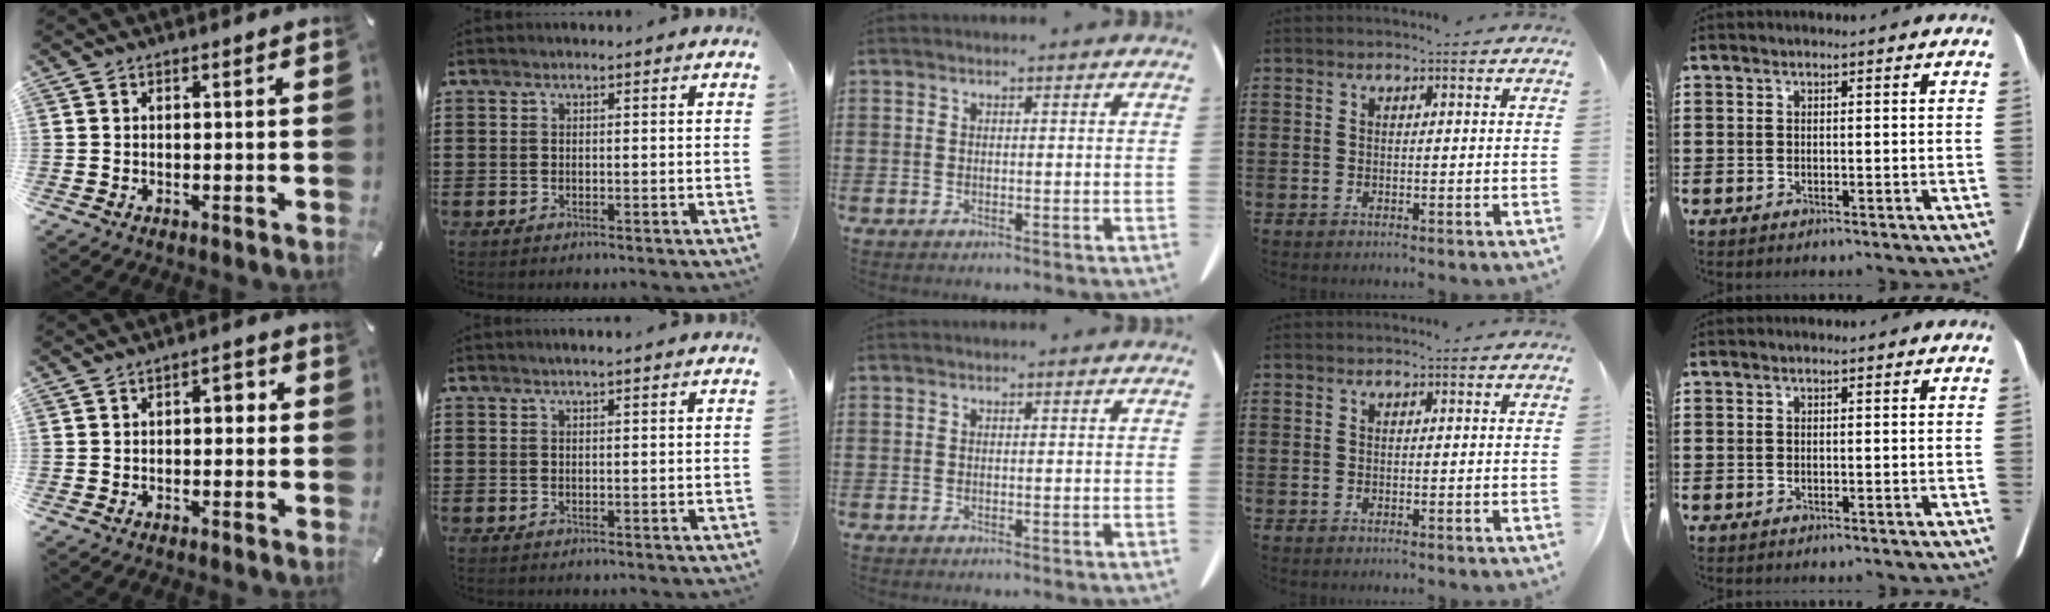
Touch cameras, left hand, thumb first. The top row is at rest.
{"thumb": {"total": 3.0, "force": [-0.6, 1.9, 2.2], "torque": [-0.031, 0.008, -0.019]}, "index": {"total": 0.8, "force": [0.6, 0.0, 0.6], "torque": [-0.011, 0.001, 0.011]}}